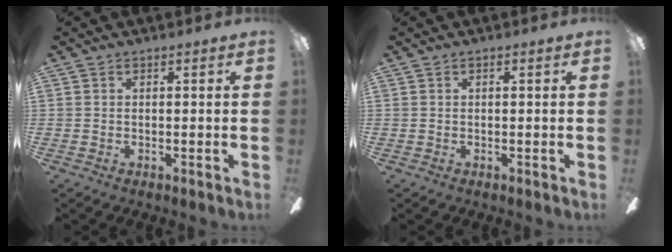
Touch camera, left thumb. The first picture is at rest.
{"total": 0.0}